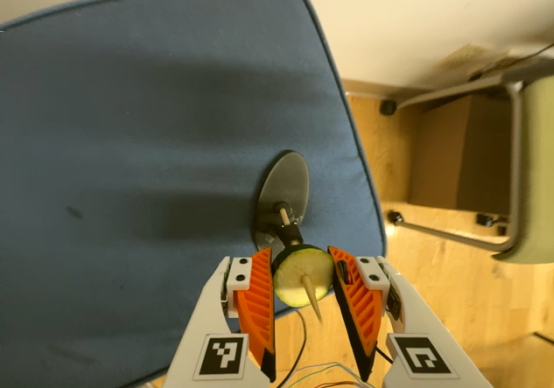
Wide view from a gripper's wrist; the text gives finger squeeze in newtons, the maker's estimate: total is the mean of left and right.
{"total": 10.6, "left": 10.3, "right": 10.9}